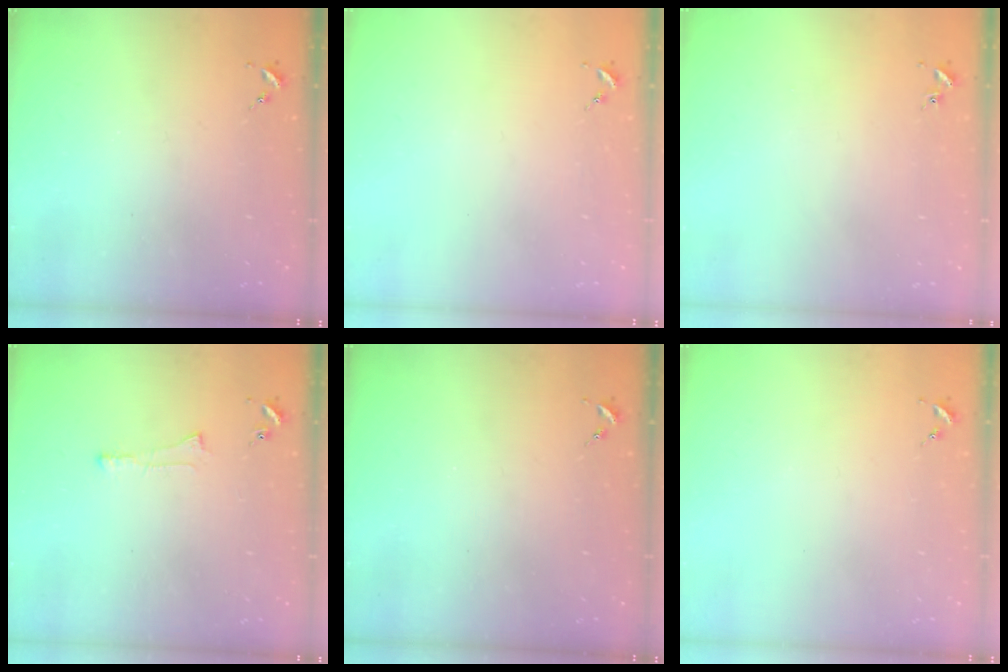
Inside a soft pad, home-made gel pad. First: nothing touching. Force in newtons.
{"total": 0.0}
{"total": 0.6, "press": 0.6, "slide": 0.1}
{"total": 4.3, "press": 4.3, "slide": 0.5}
{"total": 0.0}
{"total": 0.0}